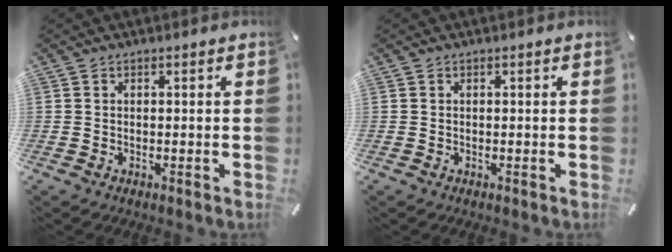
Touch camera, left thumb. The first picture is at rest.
{"total": 0.0}